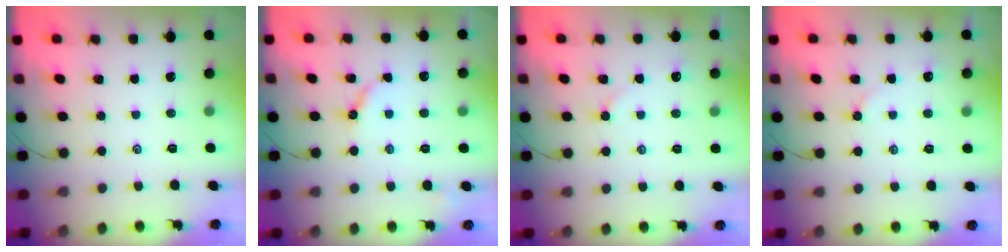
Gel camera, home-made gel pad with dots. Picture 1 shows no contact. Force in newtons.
{"total": 4.8, "press": 4.8, "slide": 0.4}
{"total": 2.7, "press": 2.7, "slide": 0.3}
{"total": 2.7, "press": 2.7, "slide": 0.3}